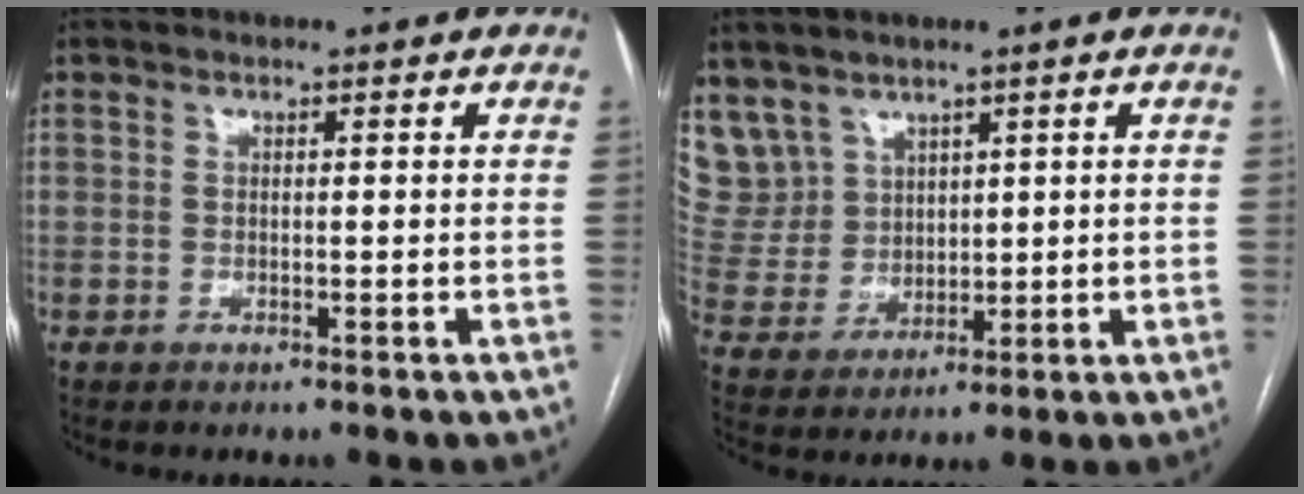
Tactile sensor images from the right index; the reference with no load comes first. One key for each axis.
{"total": 9.6, "fx": 6.2, "fy": 7.3, "fz": 1.0, "tx": -0.041, "ty": 0.031, "tz": 0.149}